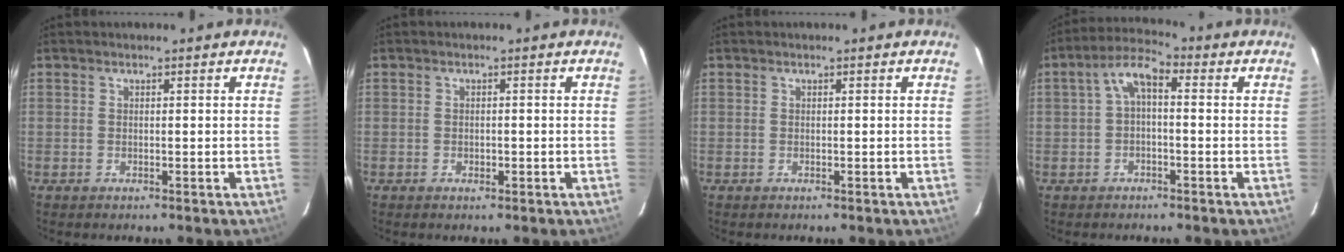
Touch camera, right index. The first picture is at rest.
{"total": 1.1, "force": [-0.7, 0.7, 0.4], "torque": [-0.008, 0.000, -0.009]}
{"total": 0.0}
{"total": 5.0, "force": [-0.1, 2.3, 4.5], "torque": [-0.094, 0.022, -0.003]}